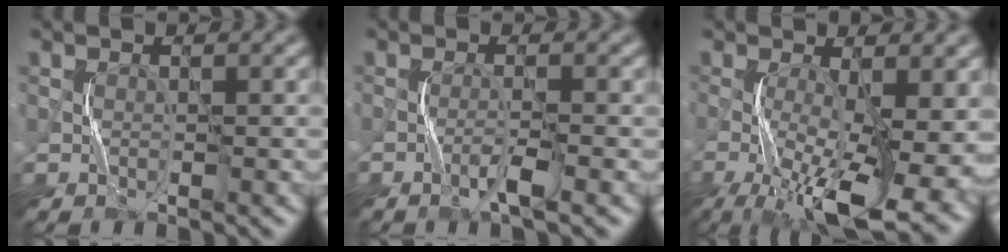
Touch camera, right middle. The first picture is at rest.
{"total": 1.5, "force": [-1.0, -0.1, 1.2], "torque": [-0.020, 0.008, -0.023]}
{"total": 12.4, "force": [-4.6, 3.7, 10.9], "torque": [-0.195, -0.011, -0.078]}